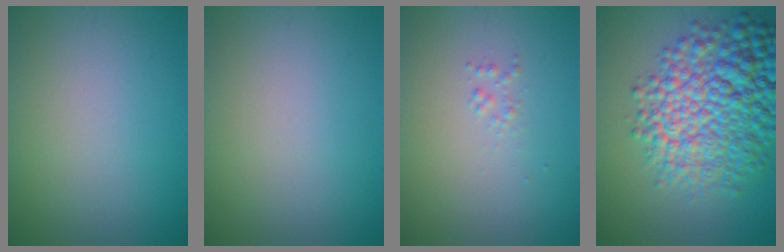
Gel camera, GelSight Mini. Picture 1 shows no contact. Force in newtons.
{"total": 0.0}
{"total": 0.7, "press": 0.7, "slide": 0.0}
{"total": 11.1, "press": 11.1, "slide": 0.3}